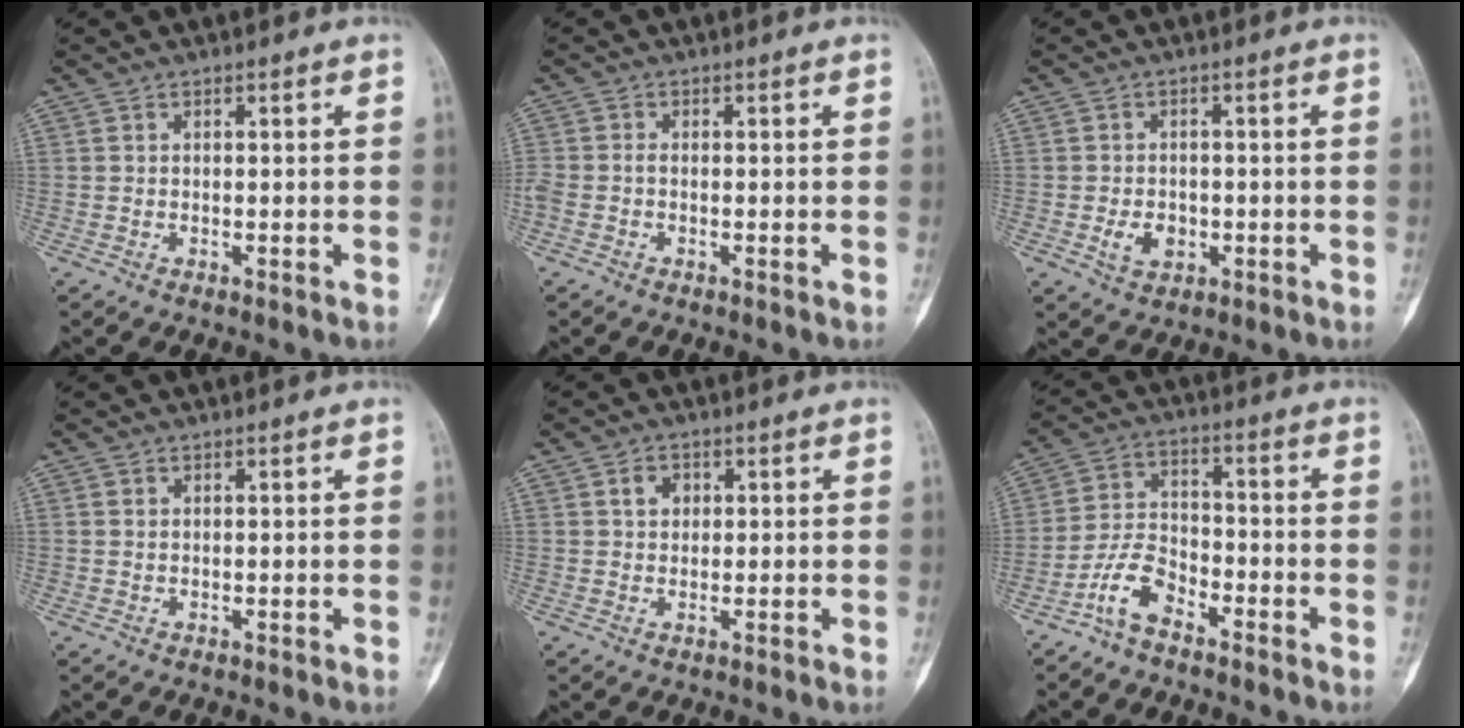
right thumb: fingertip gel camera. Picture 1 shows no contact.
{"total": 2.2, "force": [-0.6, 1.4, 1.6], "torque": [-0.045, 0.005, -0.015]}
{"total": 4.4, "force": [-1.2, 3.2, 2.7], "torque": [-0.039, 0.003, -0.016]}
{"total": 0.7, "force": [0.3, 0.5, 0.4], "torque": [-0.006, 0.001, 0.005]}
{"total": 2.9, "force": [0.7, 2.3, 1.6], "torque": [-0.016, 0.002, 0.010]}
{"total": 7.6, "force": [-5.2, 3.6, 4.3], "torque": [-0.090, 0.039, -0.108]}